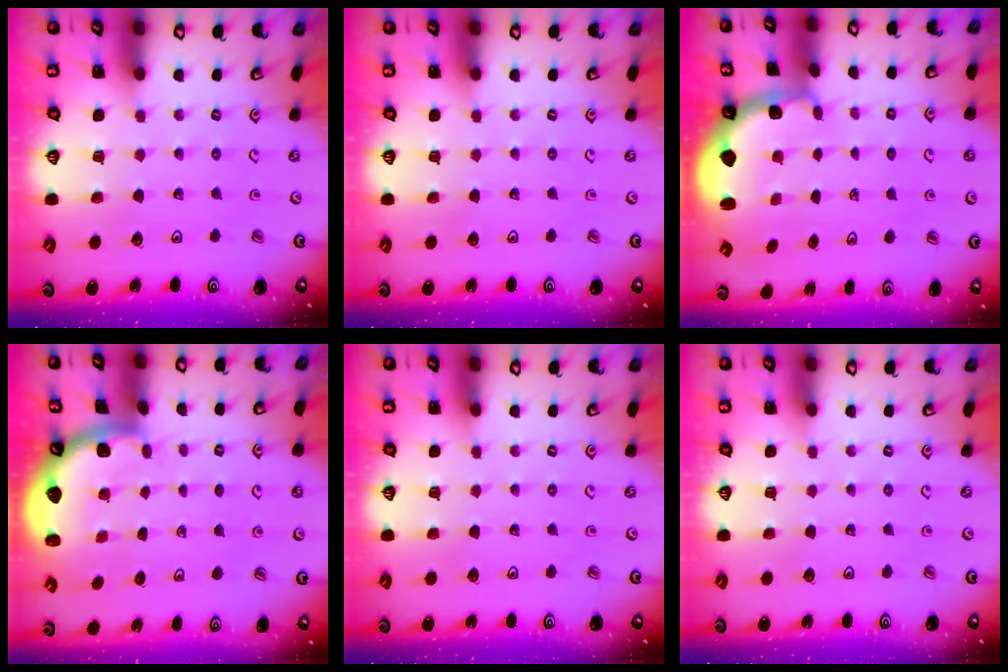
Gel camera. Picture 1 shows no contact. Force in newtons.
{"total": 0.0}
{"total": 2.4, "press": 1.1, "slide": 2.1}
{"total": 1.4, "press": 1.4, "slide": 0.1}
{"total": 0.0}
{"total": 0.0}